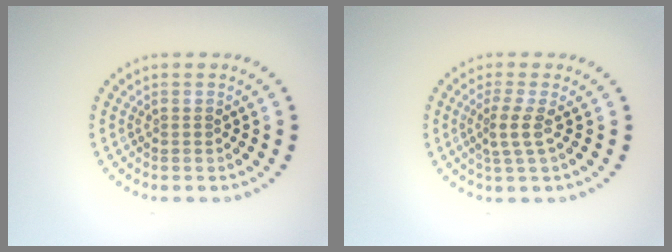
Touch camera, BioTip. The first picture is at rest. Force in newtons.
{"total": 2.3, "press": 1.5, "slide": 1.7}